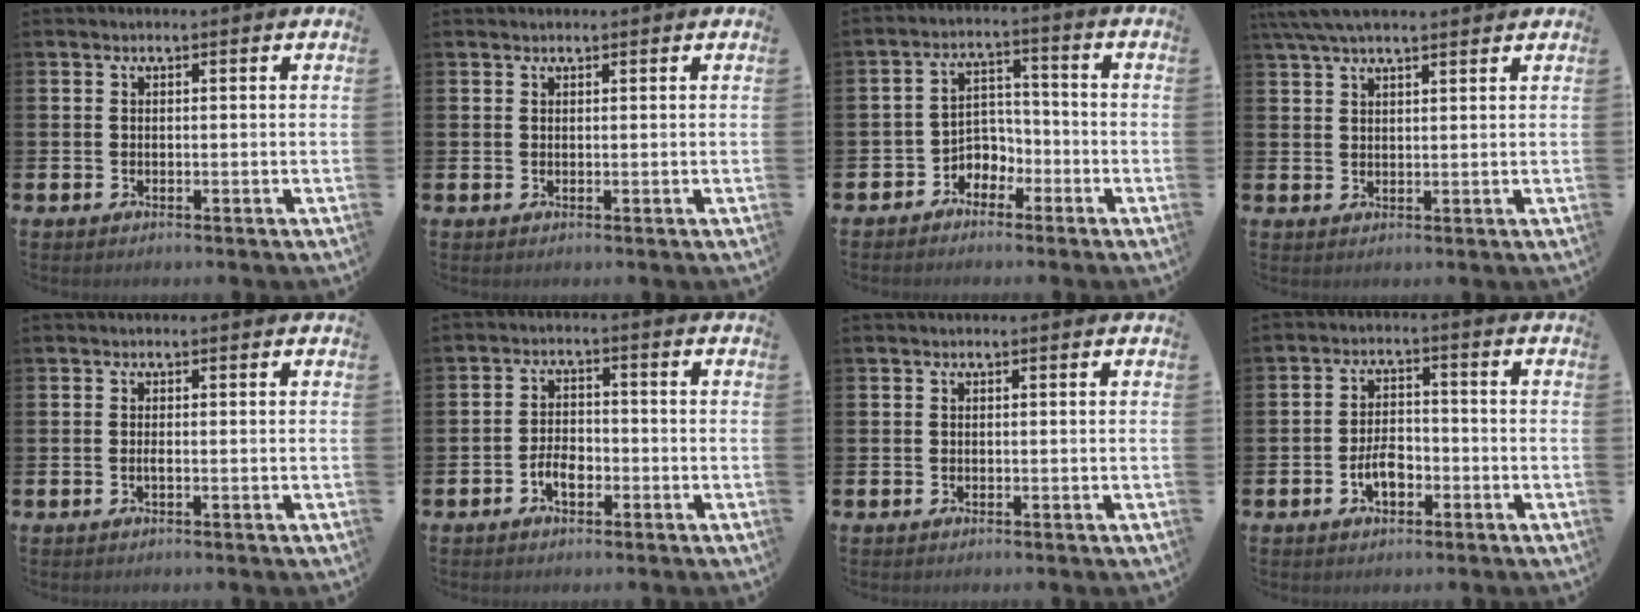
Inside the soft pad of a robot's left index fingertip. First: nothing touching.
{"total": 0.6, "force": [0.6, 0.2, -0.1], "torque": [0.011, -0.002, 0.009]}
{"total": 3.6, "force": [-2.6, 2.5, 0.6], "torque": [-0.028, 0.005, -0.060]}
{"total": 4.9, "force": [4.1, 1.1, 2.3], "torque": [-0.054, -0.005, 0.076]}
{"total": 0.5, "force": [-0.2, 0.0, 0.5], "torque": [-0.013, -0.001, -0.002]}
{"total": 3.3, "force": [-1.4, 1.8, 2.3], "torque": [-0.039, 0.005, -0.028]}
{"total": 0.0}
{"total": 4.1, "force": [-1.6, 2.3, 2.9], "torque": [-0.049, 0.006, -0.031]}